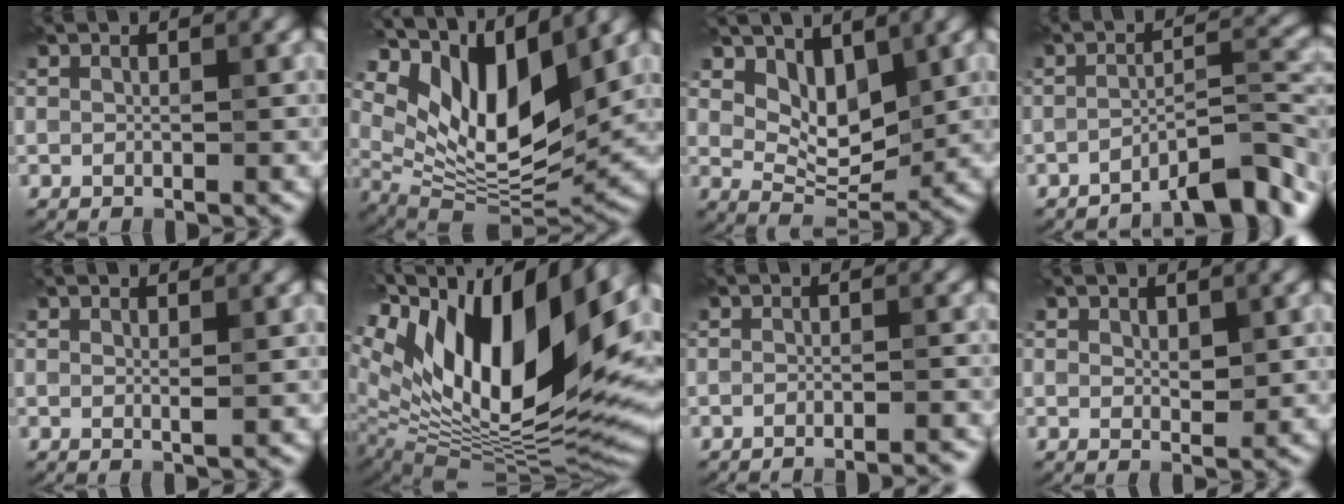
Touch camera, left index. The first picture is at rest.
{"total": 13.1, "force": [6.0, 5.9, 10.0], "torque": [-0.183, -0.001, 0.118]}
{"total": 4.6, "force": [2.2, 2.6, 3.1], "torque": [-0.057, -0.017, 0.036]}
{"total": 6.4, "force": [-4.9, 1.0, 3.9], "torque": [-0.058, 0.010, -0.079]}
{"total": 0.9, "force": [0.4, 0.1, 0.7], "torque": [-0.013, -0.001, 0.005]}
{"total": 18.4, "force": [6.0, 8.1, 15.3], "torque": [-0.281, 0.017, 0.102]}
{"total": 3.4, "force": [-3.0, 0.6, 1.4], "torque": [-0.011, 0.013, -0.047]}
{"total": 1.5, "force": [0.6, 0.8, 1.1], "torque": [-0.019, -0.004, 0.014]}